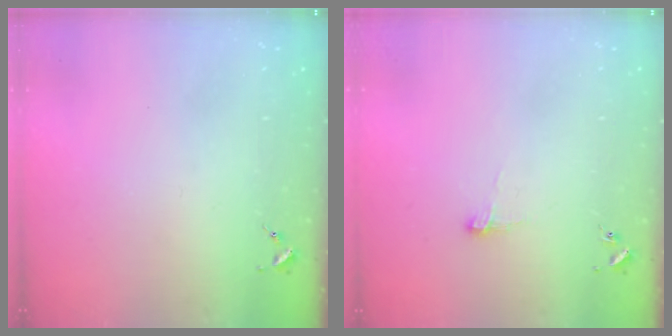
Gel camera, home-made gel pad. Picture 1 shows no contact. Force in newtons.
{"total": 6.8, "press": 6.8, "slide": 0.7}